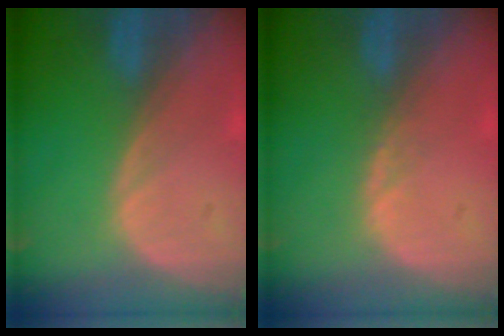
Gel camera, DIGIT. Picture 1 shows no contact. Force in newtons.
{"total": 0.8, "press": 0.8, "slide": 0.3}